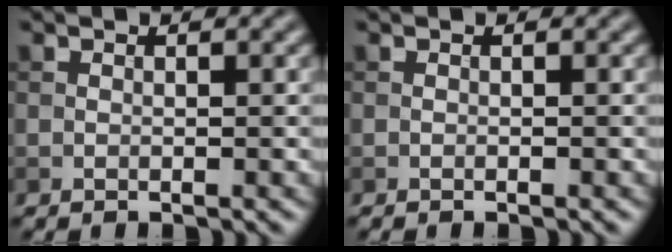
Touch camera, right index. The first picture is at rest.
{"total": 0.0}